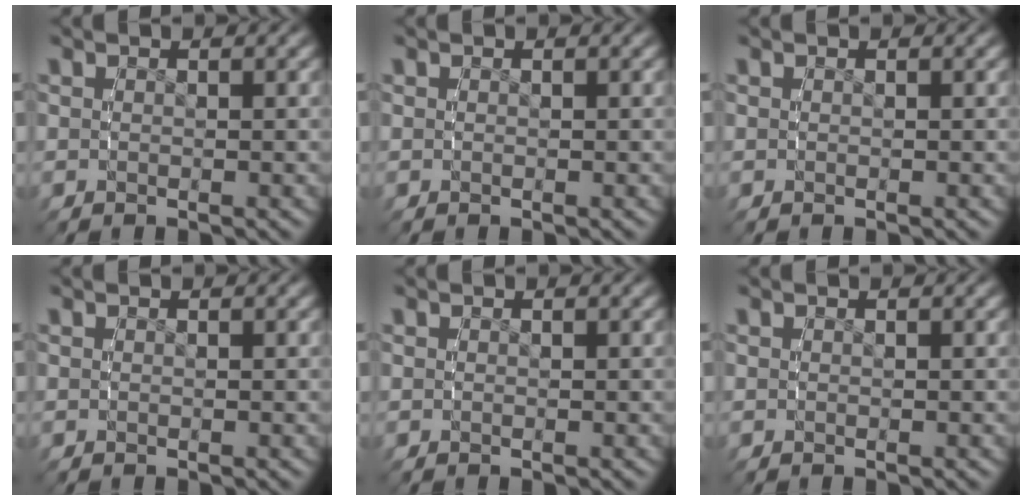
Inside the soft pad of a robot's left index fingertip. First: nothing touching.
{"total": 0.0}
{"total": 0.0}
{"total": 0.0}
{"total": 0.0}
{"total": 0.0}